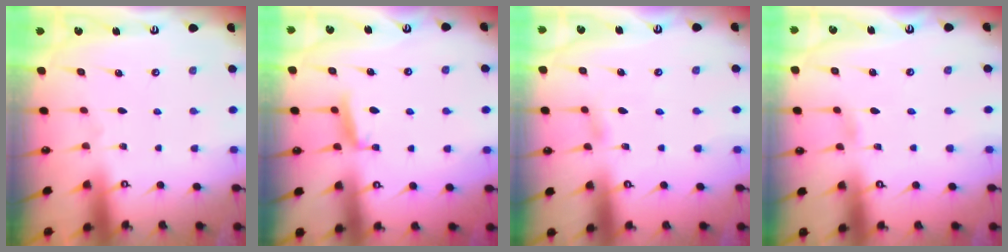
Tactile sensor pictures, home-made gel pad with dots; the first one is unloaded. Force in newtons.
{"total": 7.4, "press": 7.4, "slide": 0.9}
{"total": 3.7, "press": 3.7, "slide": 0.4}
{"total": 1.7, "press": 1.7, "slide": 0.2}